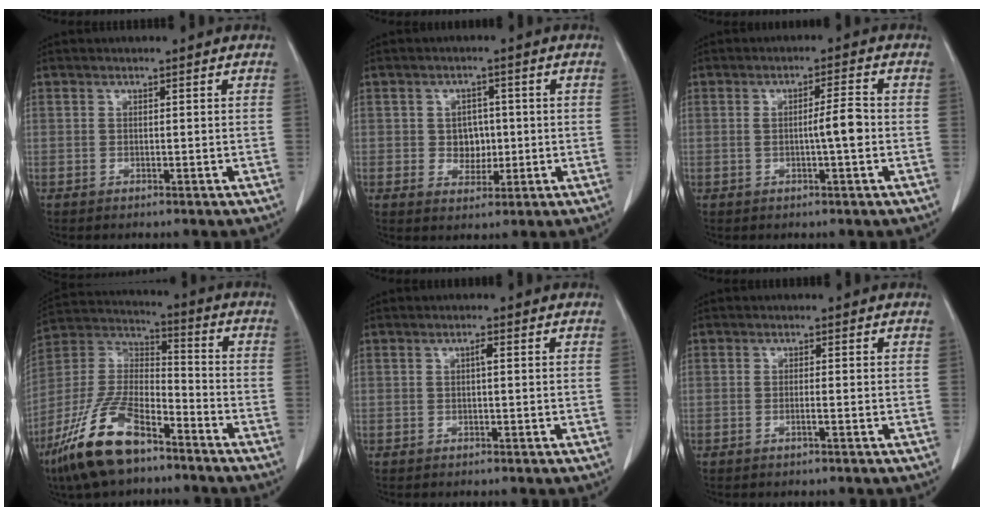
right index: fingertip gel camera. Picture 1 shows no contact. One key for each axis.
{"total": 4.1, "fx": 0.0, "fy": 3.4, "fz": 2.3, "tx": -0.030, "ty": 0.008, "tz": 0.007}
{"total": 4.1, "fx": -0.5, "fy": 0.1, "fz": 4.0, "tx": -0.065, "ty": 0.001, "tz": -0.009}
{"total": 16.1, "fx": -10.6, "fy": 5.6, "fz": 10.8, "tx": -0.231, "ty": -0.002, "tz": -0.202}
{"total": 0.9, "fx": 0.1, "fy": 0.1, "fz": 0.9, "tx": -0.018, "ty": 0.002, "tz": 0.001}
{"total": 0.9, "fx": -0.4, "fy": -0.2, "fz": 0.8, "tx": -0.014, "ty": 0.000, "tz": -0.007}